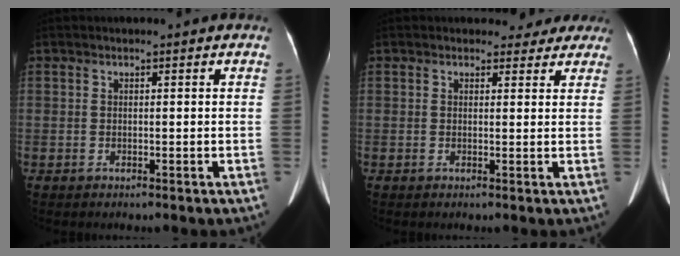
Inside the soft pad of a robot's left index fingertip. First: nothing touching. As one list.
[{"total": 3.9, "force": [3.5, 1.8, 0.3], "torque": [0.013, 0.002, 0.028]}]